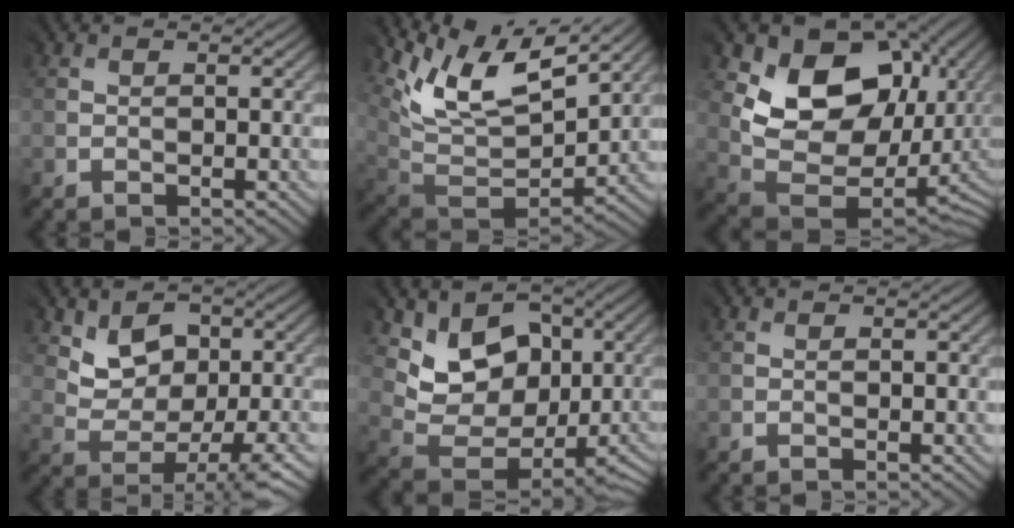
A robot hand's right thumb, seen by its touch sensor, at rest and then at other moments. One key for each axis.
{"total": 10.7, "fx": 8.0, "fy": 4.3, "fz": 5.7, "tx": -0.136, "ty": 0.013, "tz": 0.153}
{"total": 13.0, "fx": 5.3, "fy": 9.8, "fz": 6.7, "tx": -0.095, "ty": -0.009, "tz": 0.107}
{"total": 5.0, "fx": 1.6, "fy": 3.6, "fz": 3.2, "tx": -0.041, "ty": 0.004, "tz": 0.030}
{"total": 7.6, "fx": 3.3, "fy": 6.0, "fz": 3.4, "tx": -0.067, "ty": -0.017, "tz": 0.052}
{"total": 0.0}